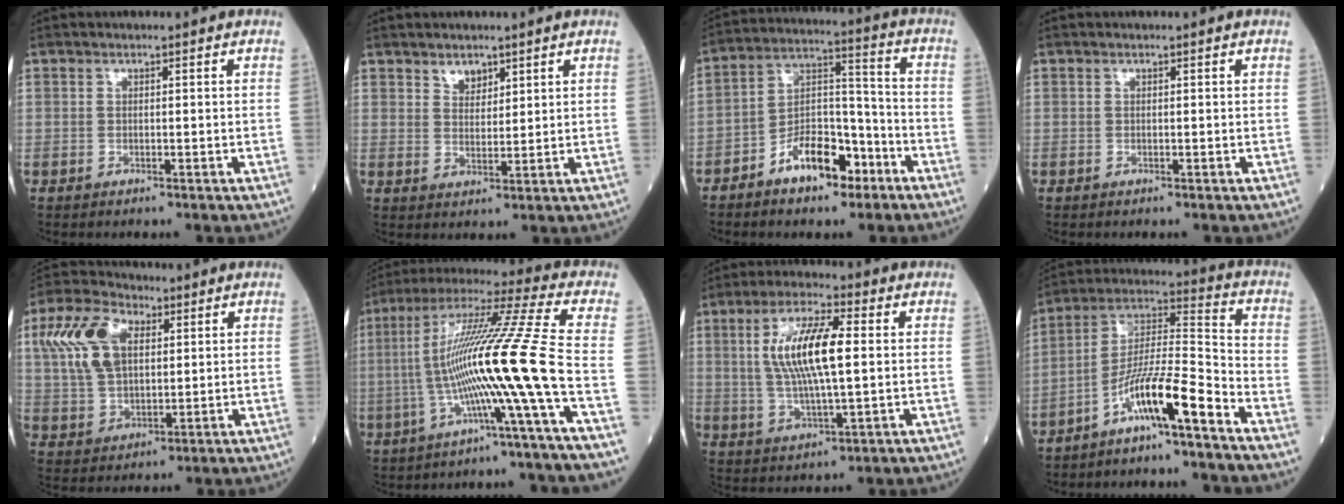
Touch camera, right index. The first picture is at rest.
{"total": 2.8, "force": [2.1, 1.5, 1.1], "torque": [-0.019, -0.003, 0.039]}
{"total": 10.5, "force": [-6.3, 4.7, 6.9], "torque": [-0.125, 0.026, -0.106]}
{"total": 0.0}
{"total": 11.5, "force": [3.9, 6.4, 8.8], "torque": [-0.202, 0.028, 0.078]}
{"total": 17.1, "force": [-3.8, -2.7, 16.5], "torque": [-0.310, 0.010, -0.081]}
{"total": 11.9, "force": [1.8, 2.5, 11.5], "torque": [-0.230, 0.008, 0.035]}
{"total": 10.9, "force": [-6.9, 0.0, 8.5], "torque": [-0.166, 0.008, -0.130]}